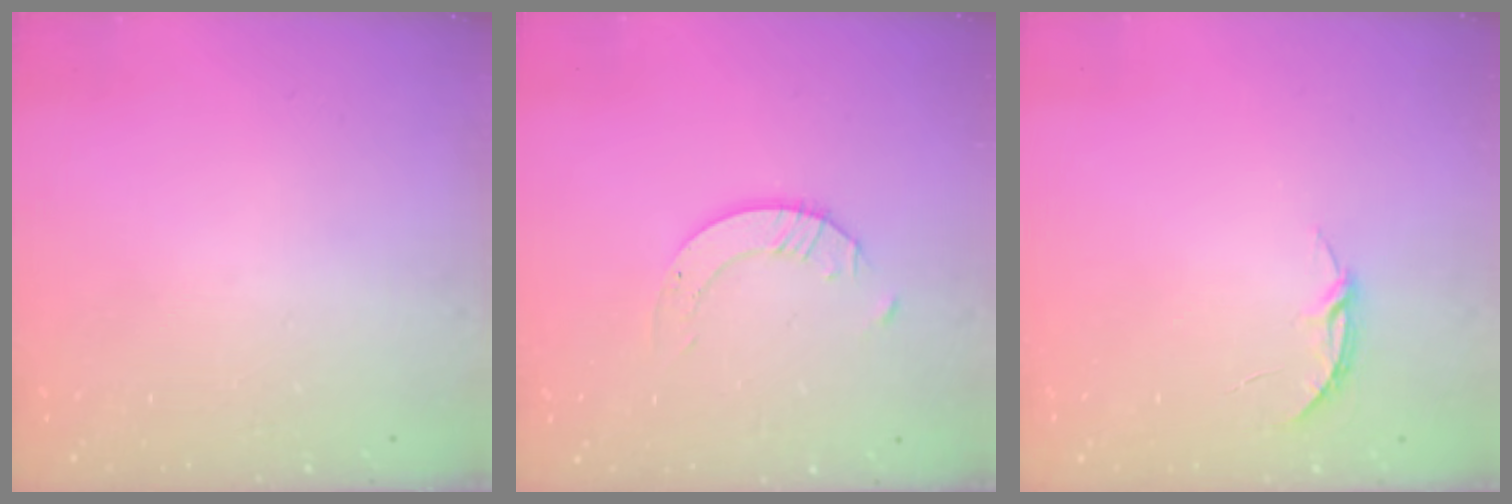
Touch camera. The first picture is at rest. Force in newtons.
{"total": 2.1, "press": 2.1, "slide": 0.2}
{"total": 3.7, "press": 3.7, "slide": 0.3}